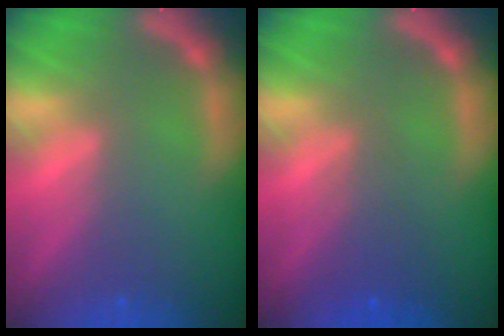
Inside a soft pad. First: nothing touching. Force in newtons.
{"total": 2.5}